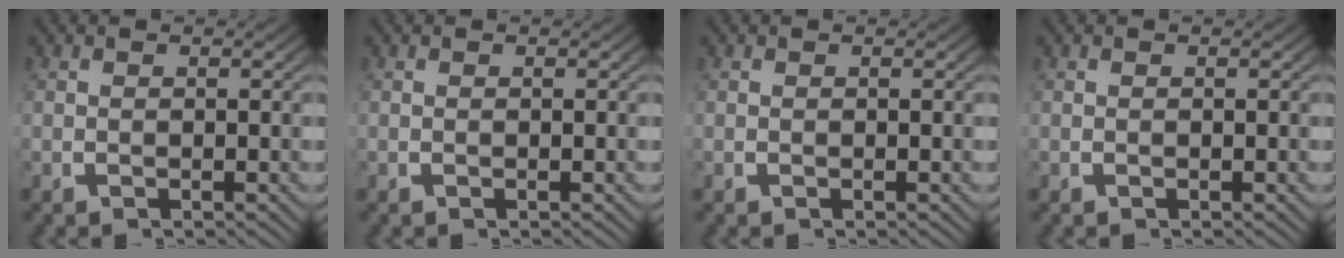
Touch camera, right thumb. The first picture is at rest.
{"total": 0.0}
{"total": 0.0}
{"total": 0.0}